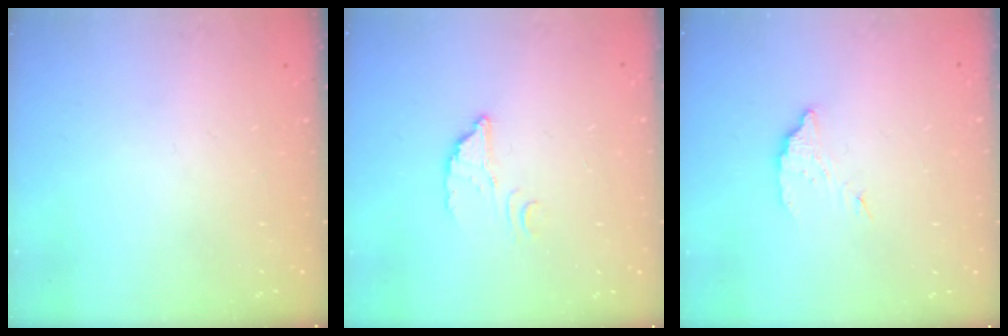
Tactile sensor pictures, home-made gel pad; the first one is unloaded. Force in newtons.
{"total": 3.4, "press": 3.4, "slide": 0.2}
{"total": 2.8, "press": 2.8, "slide": 0.2}